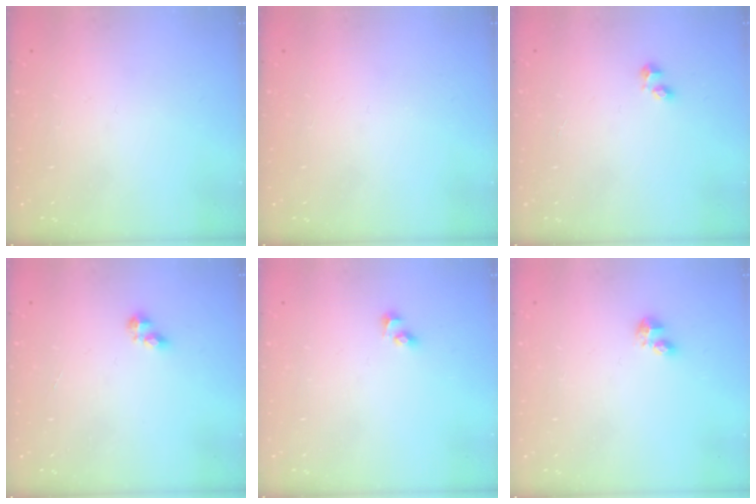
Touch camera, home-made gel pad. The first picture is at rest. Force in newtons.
{"total": 0.0}
{"total": 1.7, "press": 1.6, "slide": 0.6}
{"total": 3.0, "press": 2.9, "slide": 0.5}
{"total": 2.7, "press": 2.5, "slide": 1.2}
{"total": 2.3, "press": 2.2, "slide": 0.5}